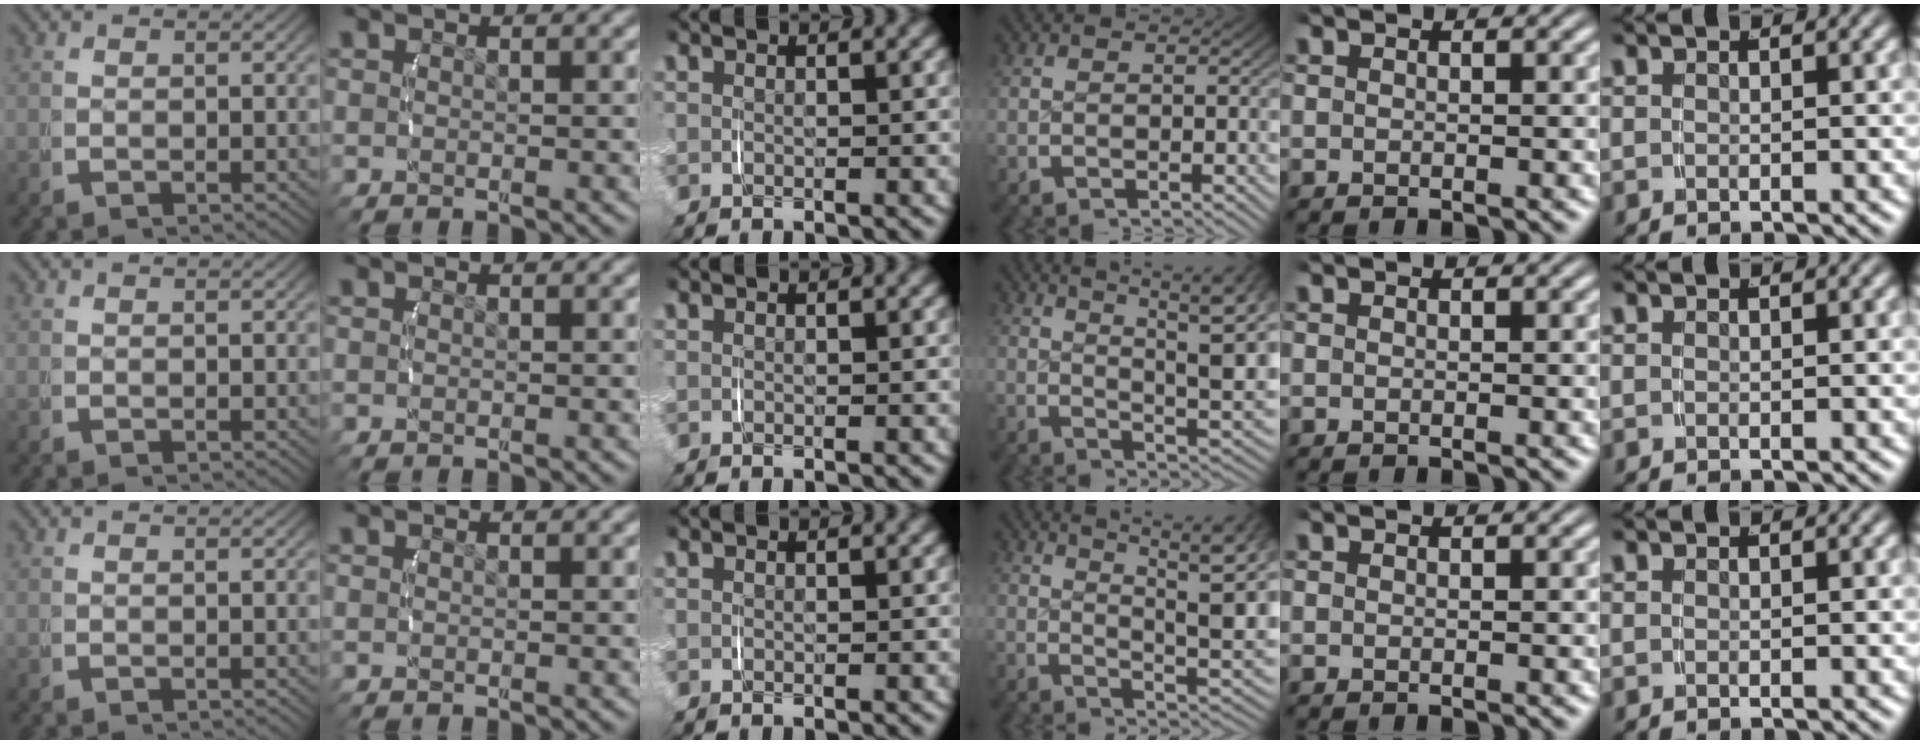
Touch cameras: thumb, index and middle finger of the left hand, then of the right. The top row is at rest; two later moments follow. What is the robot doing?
{"motion": "lift_and_place", "object": "string"}